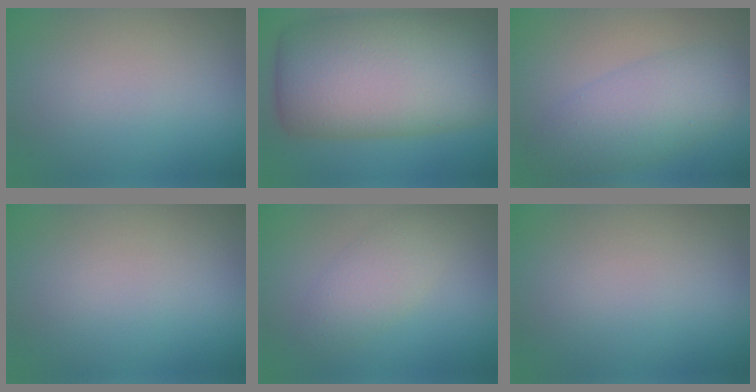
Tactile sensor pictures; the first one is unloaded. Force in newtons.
{"total": 14.9, "press": 14.9, "slide": 0.5}
{"total": 5.3, "press": 5.3, "slide": 0.1}
{"total": 0.0}
{"total": 3.1, "press": 3.1, "slide": 0.1}
{"total": 0.0}